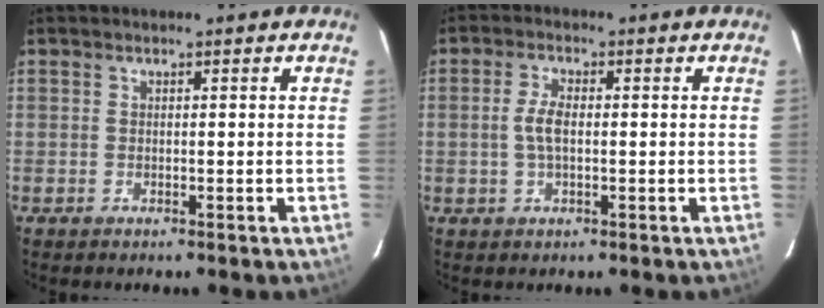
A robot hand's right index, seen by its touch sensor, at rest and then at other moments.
{"total": 4.0, "force": [-0.3, 1.7, 3.6], "torque": [-0.075, 0.004, -0.004]}